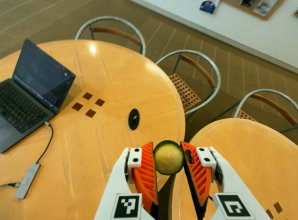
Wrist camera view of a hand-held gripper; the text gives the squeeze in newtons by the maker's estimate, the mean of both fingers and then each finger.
{"total": 9.1, "left": 8.9, "right": 9.4}